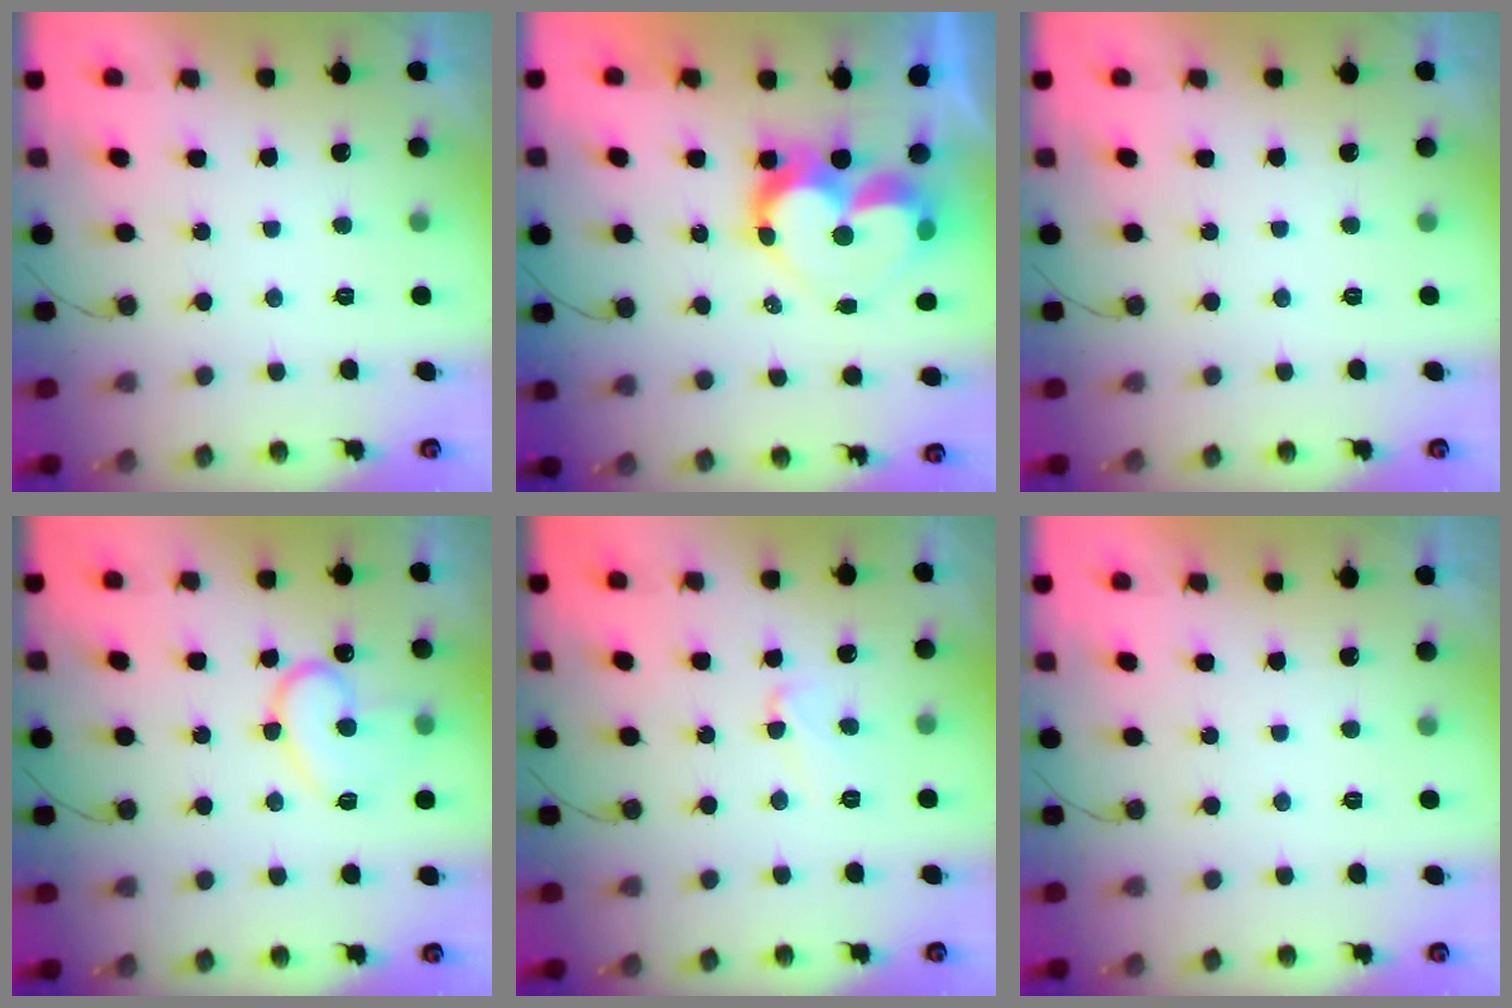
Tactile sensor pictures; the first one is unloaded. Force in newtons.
{"total": 11.5, "press": 11.4, "slide": 0.8}
{"total": 0.0}
{"total": 14.1, "press": 14.0, "slide": 1.3}
{"total": 6.0, "press": 5.9, "slide": 0.4}
{"total": 1.7, "press": 1.7, "slide": 0.1}